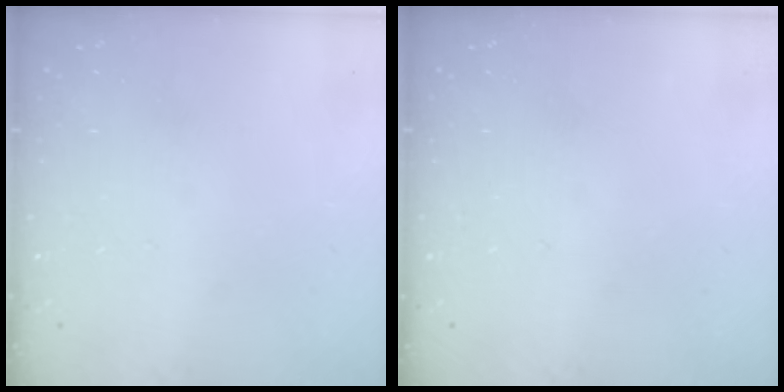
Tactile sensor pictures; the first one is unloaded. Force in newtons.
{"total": 0.0}